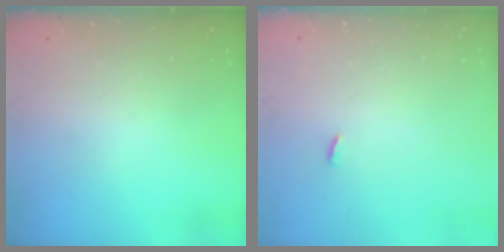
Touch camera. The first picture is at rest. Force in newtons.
{"total": 2.3, "press": 2.1, "slide": 0.8}